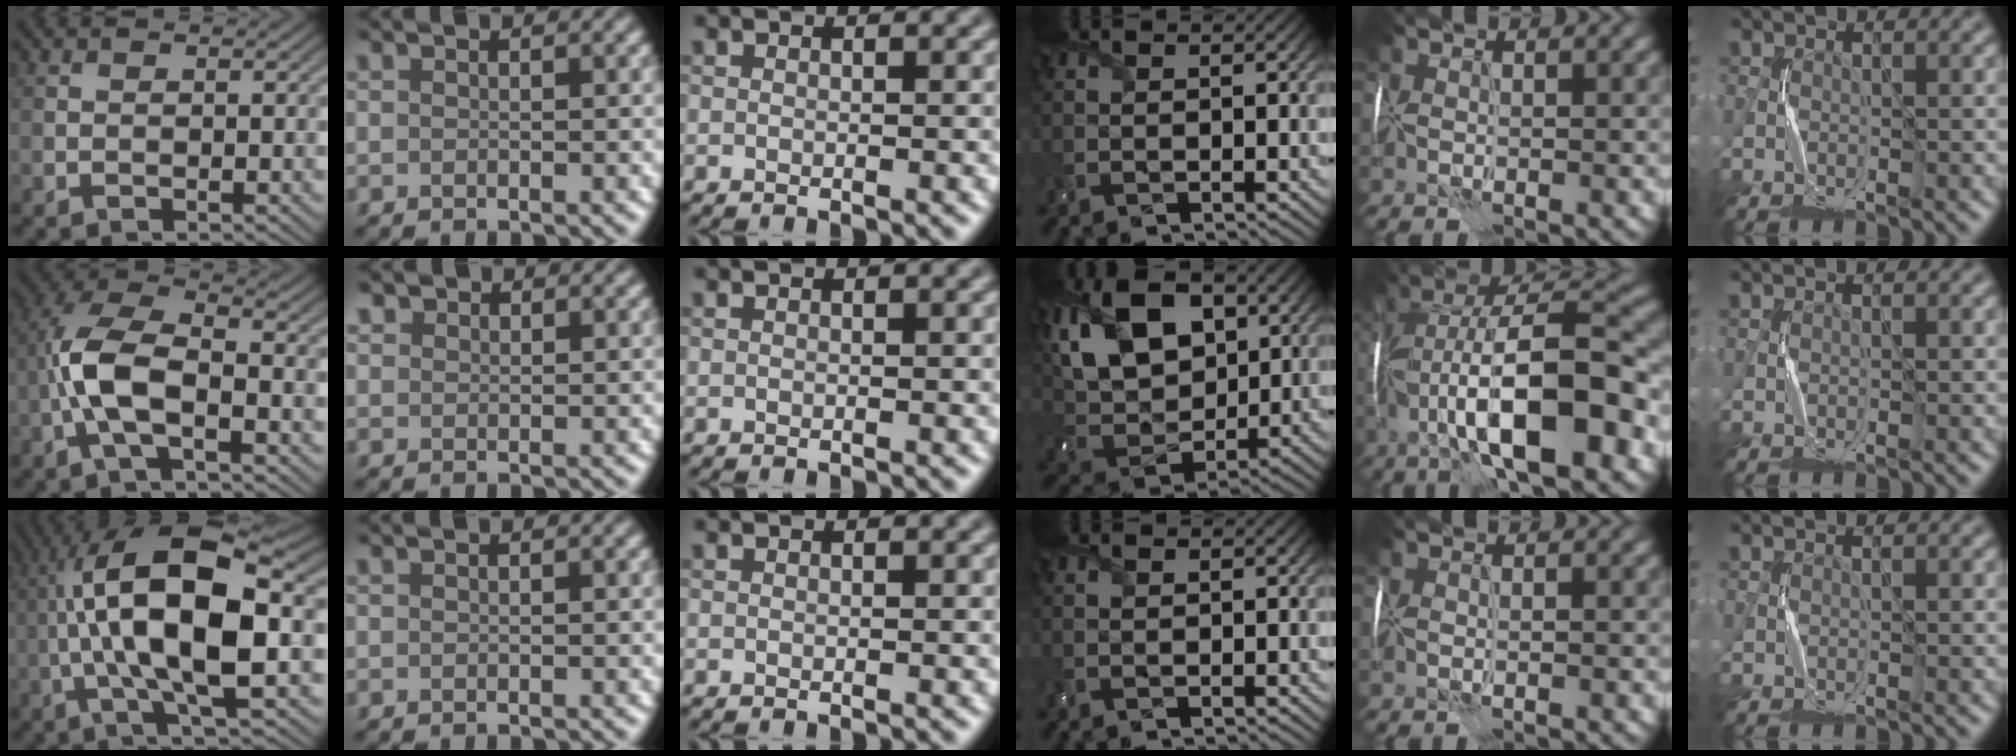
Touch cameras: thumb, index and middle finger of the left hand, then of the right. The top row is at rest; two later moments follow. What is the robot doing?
{"motion": "wrap", "object": "felt sheet"}